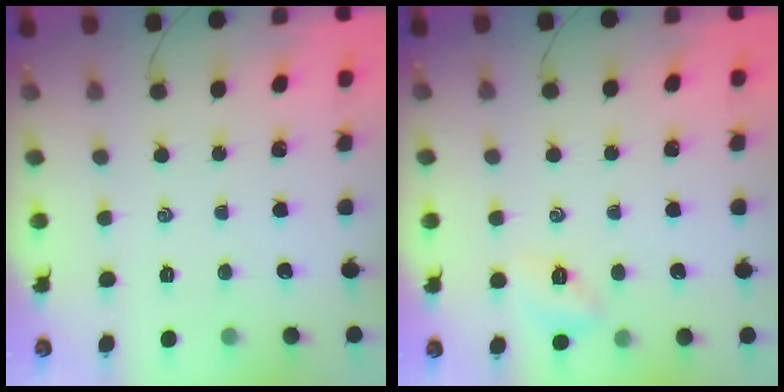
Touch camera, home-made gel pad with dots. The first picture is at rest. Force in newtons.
{"total": 6.1, "press": 6.0, "slide": 1.2}